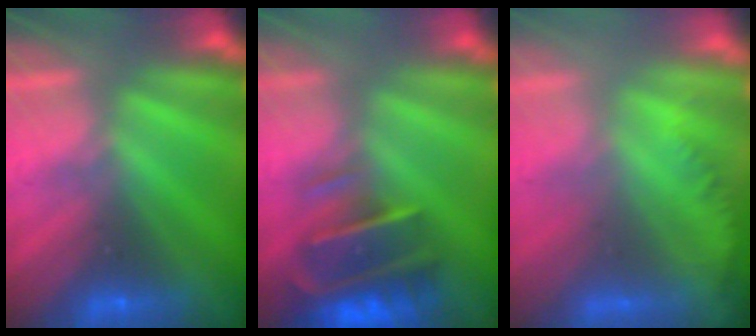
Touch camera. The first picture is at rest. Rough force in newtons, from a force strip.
{"total": 7.2}
{"total": 1.3}